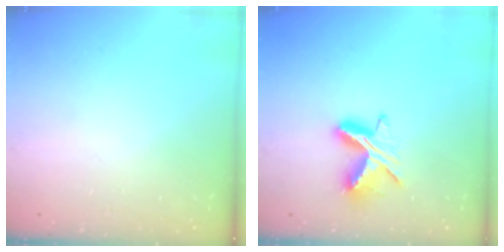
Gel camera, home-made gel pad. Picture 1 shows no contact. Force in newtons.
{"total": 10.0, "press": 10.0, "slide": 0.2}